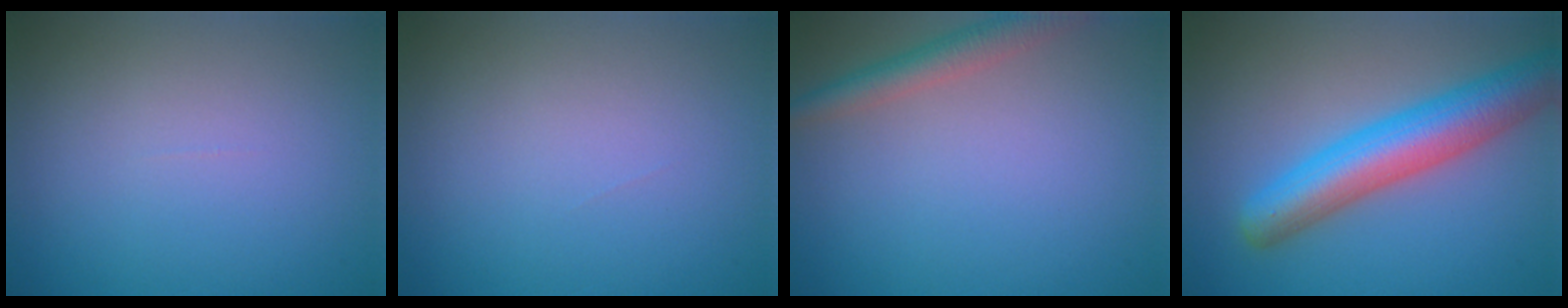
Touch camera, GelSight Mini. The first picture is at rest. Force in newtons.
{"total": 0.0}
{"total": 3.0, "press": 2.9, "slide": 0.1}
{"total": 7.2, "press": 7.2, "slide": 0.3}